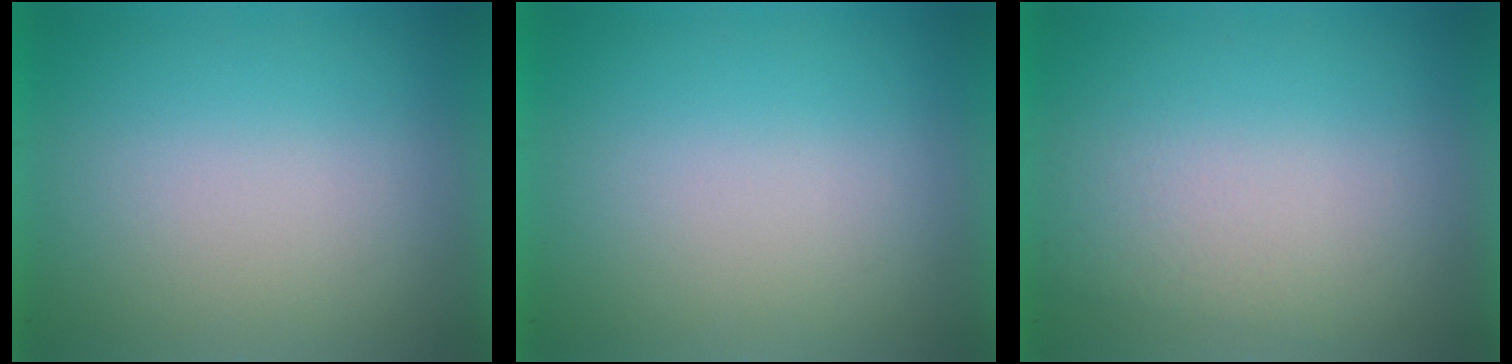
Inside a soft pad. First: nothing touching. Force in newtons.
{"total": 0.0}
{"total": 1.0}